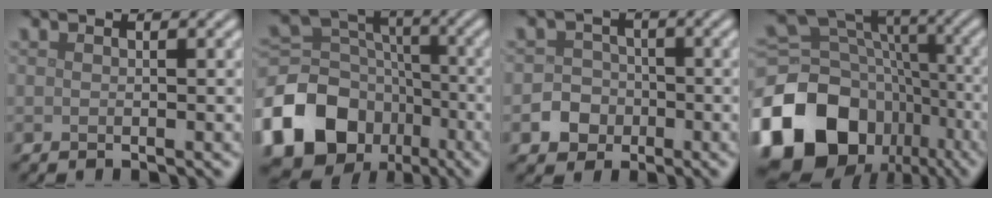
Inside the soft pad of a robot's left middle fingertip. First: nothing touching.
{"total": 17.8, "force": [-8.9, 13.9, 6.7], "torque": [-0.174, -0.040, -0.159]}
{"total": 3.2, "force": [-1.2, 2.9, 0.8], "torque": [0.007, 0.002, -0.031]}
{"total": 18.1, "force": [-8.1, 13.7, 8.6], "torque": [-0.199, -0.014, -0.125]}